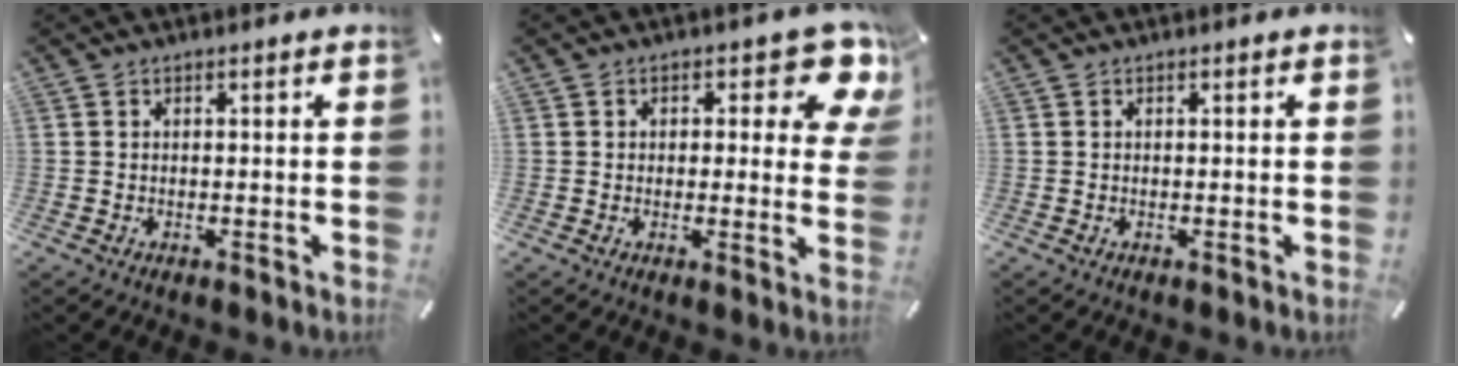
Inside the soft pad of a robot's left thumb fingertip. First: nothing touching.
{"total": 8.6, "force": [4.4, 4.3, 6.1], "torque": [-0.059, -0.024, 0.069]}
{"total": 0.0}